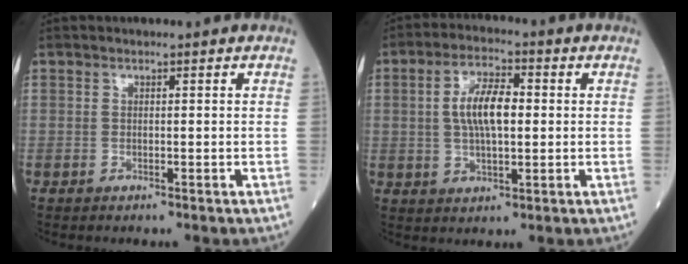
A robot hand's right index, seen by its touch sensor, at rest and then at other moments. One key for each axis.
{"total": 8.0, "fx": 0.8, "fy": 2.8, "fz": 7.4, "tx": -0.148, "ty": 0.010, "tz": 0.014}